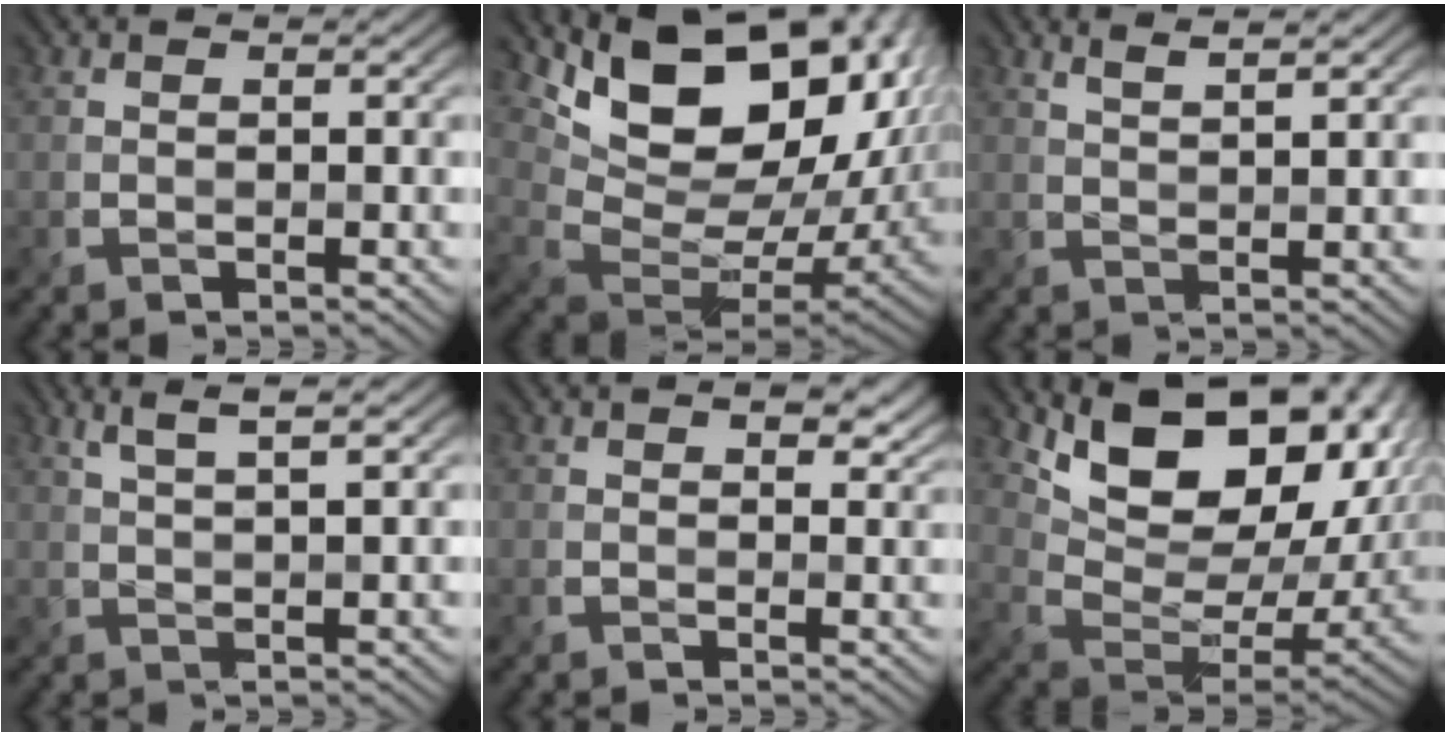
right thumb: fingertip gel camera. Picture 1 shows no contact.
{"total": 16.3, "force": [6.8, 9.3, 11.4], "torque": [-0.188, -0.006, 0.143]}
{"total": 2.8, "force": [2.3, 0.4, 1.6], "torque": [-0.018, 0.005, 0.042]}
{"total": 3.7, "force": [2.4, 0.3, 2.7], "torque": [-0.043, 0.011, 0.050]}
{"total": 4.2, "force": [2.1, 2.3, 2.8], "torque": [-0.035, -0.004, 0.032]}
{"total": 15.2, "force": [7.5, 8.3, 10.2], "torque": [-0.162, -0.013, 0.146]}